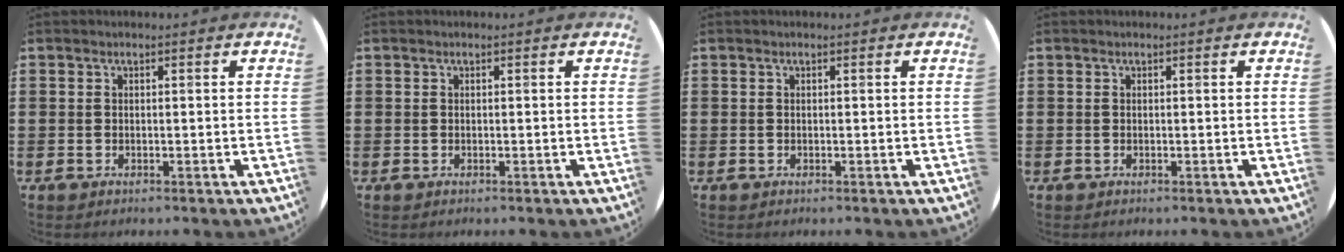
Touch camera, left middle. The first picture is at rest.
{"total": 0.0}
{"total": 0.0}
{"total": 0.0}